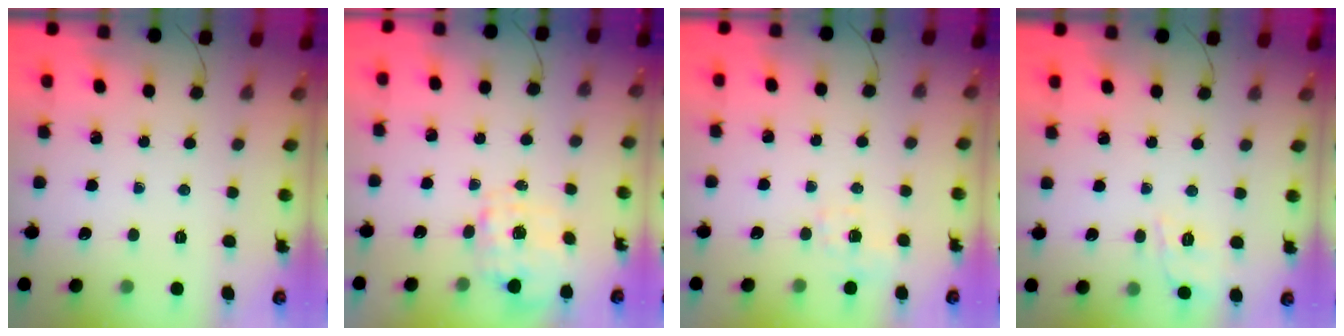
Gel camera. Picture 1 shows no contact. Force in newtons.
{"total": 1.5, "press": 1.4, "slide": 0.5}
{"total": 3.3, "press": 3.0, "slide": 1.3}
{"total": 8.4, "press": 8.3, "slide": 1.5}